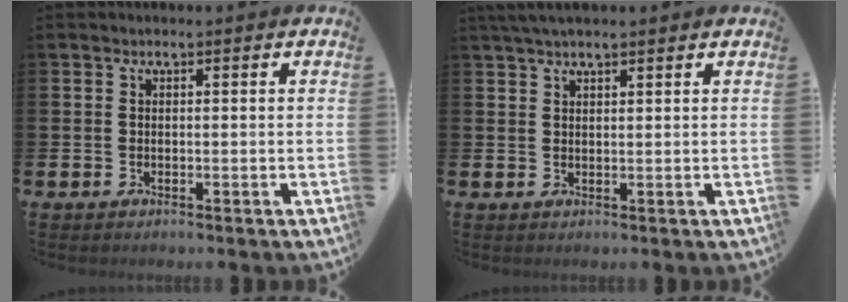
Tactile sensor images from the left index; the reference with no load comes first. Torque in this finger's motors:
{"motor_torque": [-0.29, -1.85, -0.45, 0.21]}